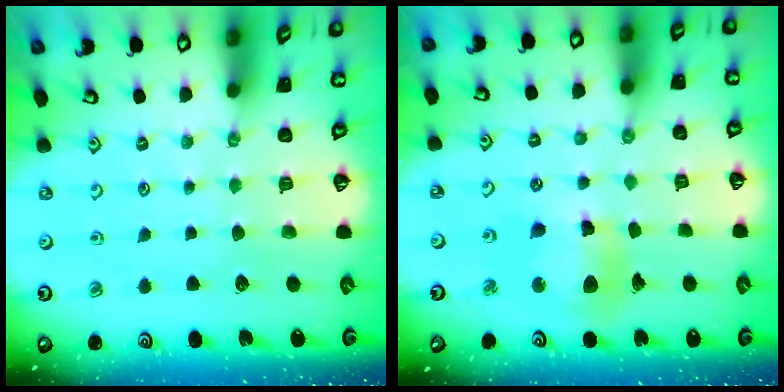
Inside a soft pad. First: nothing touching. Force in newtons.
{"total": 11.7, "press": 11.4, "slide": 2.4}